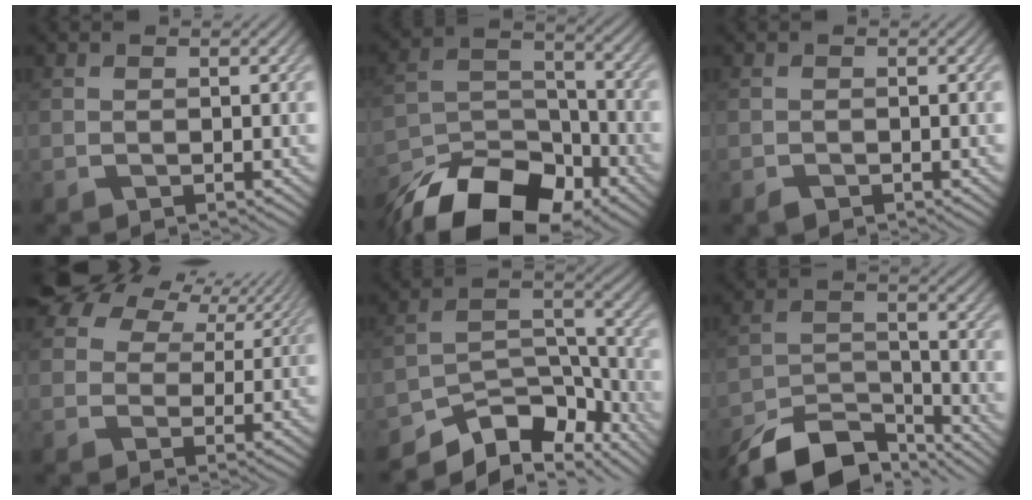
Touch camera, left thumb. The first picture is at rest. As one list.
[{"total": 14.5, "force": [-11.1, 6.5, 6.7], "torque": [-0.140, -0.016, -0.192]}, {"total": 0.7, "force": [-0.5, 0.3, 0.3], "torque": [-0.005, -0.002, -0.009]}, {"total": 11.3, "force": [7.1, 6.7, 5.7], "torque": [-0.116, 0.025, 0.100]}, {"total": 10.5, "force": [-8.4, 3.9, 5.0], "torque": [-0.074, -0.002, -0.156]}, {"total": 10.8, "force": [-9.2, 3.5, 4.5], "torque": [-0.083, -0.006, -0.166]}]